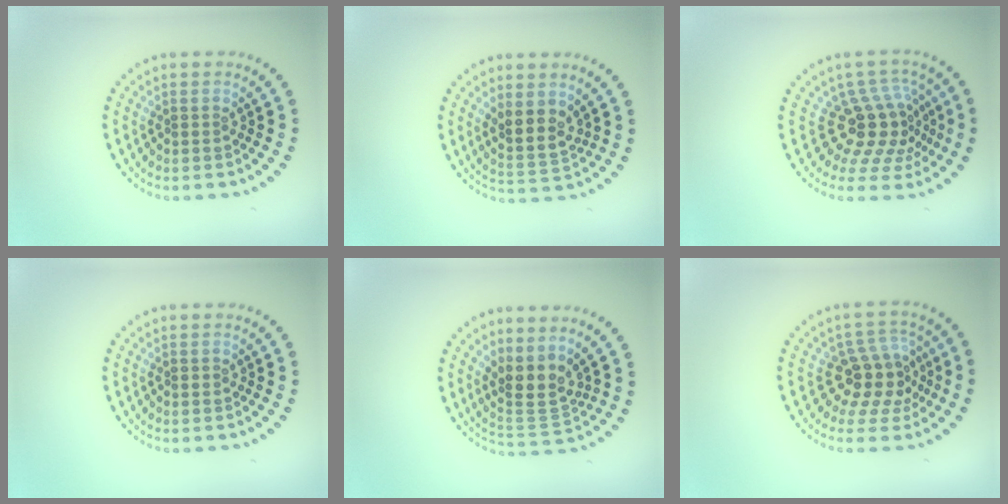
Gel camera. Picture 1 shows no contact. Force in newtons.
{"total": 3.0, "press": 2.5, "slide": 1.6}
{"total": 4.6, "press": 3.4, "slide": 3.1}
{"total": 0.5, "press": 0.5, "slide": 0.1}
{"total": 3.6, "press": 2.6, "slide": 2.5}
{"total": 4.3, "press": 3.8, "slide": 1.9}